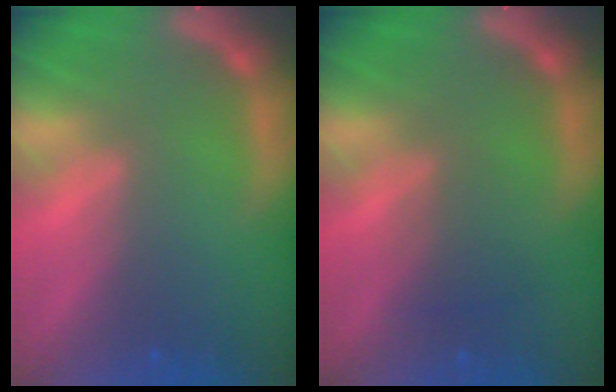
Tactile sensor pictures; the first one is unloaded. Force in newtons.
{"total": 2.0}